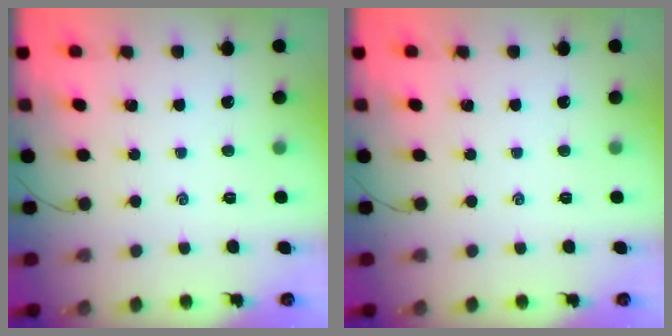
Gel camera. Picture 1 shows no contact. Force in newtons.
{"total": 0.0}